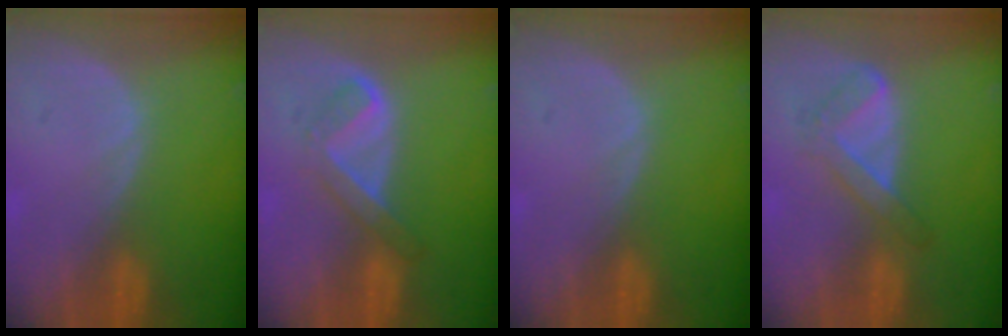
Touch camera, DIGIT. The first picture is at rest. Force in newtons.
{"total": 5.2, "press": 4.4, "slide": 2.9}
{"total": 0.0}
{"total": 4.5, "press": 4.2, "slide": 1.6}